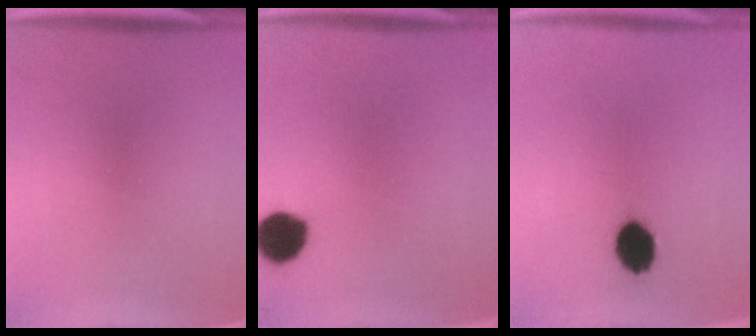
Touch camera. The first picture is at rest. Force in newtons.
{"total": 7.3}
{"total": 9.5}